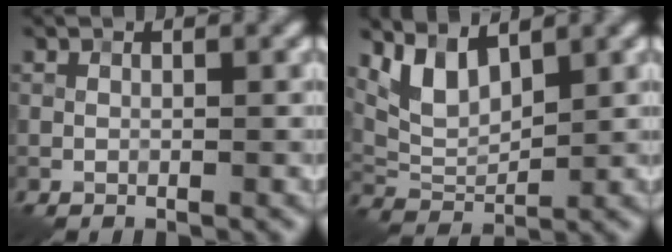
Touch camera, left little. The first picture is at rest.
{"total": 4.4, "force": [2.6, 2.0, 2.9], "torque": [-0.067, -0.008, 0.054]}